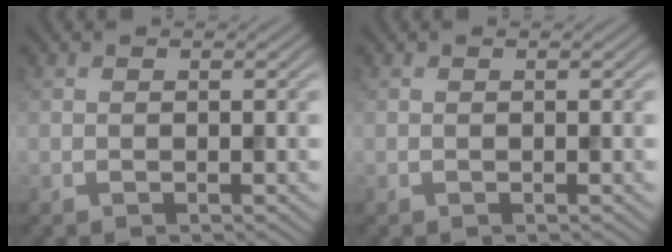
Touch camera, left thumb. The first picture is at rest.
{"total": 0.0}